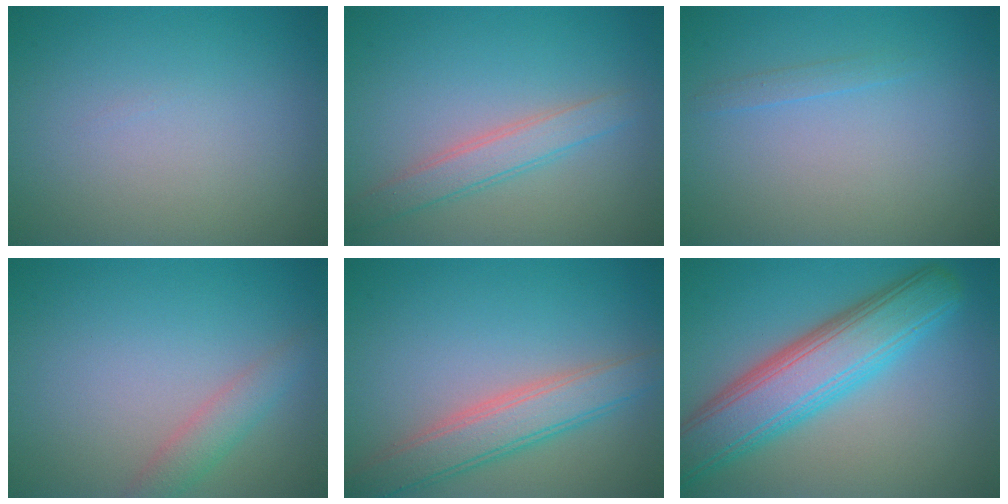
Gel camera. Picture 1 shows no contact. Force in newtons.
{"total": 2.5, "press": 2.5, "slide": 0.1}
{"total": 0.7, "press": 0.7, "slide": 0.1}
{"total": 2.2, "press": 2.2, "slide": 0.1}
{"total": 4.6, "press": 4.6, "slide": 0.3}
{"total": 8.2, "press": 8.2, "slide": 0.4}